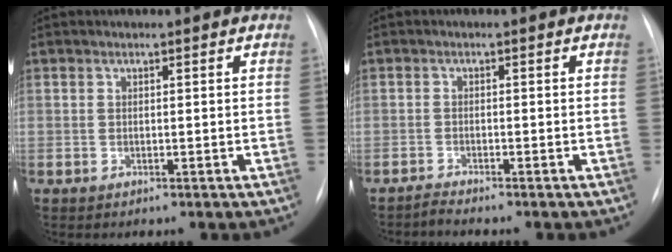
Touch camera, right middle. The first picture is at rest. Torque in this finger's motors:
{"motor_torque": [-0.10, -0.09, -0.02, 0.01]}